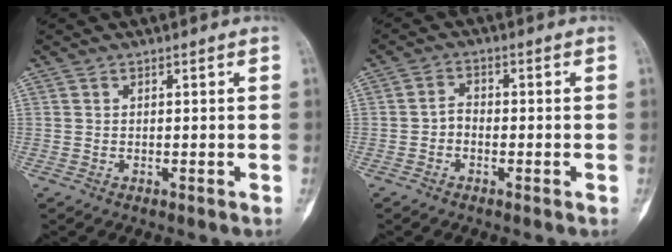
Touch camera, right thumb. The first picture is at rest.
{"total": 2.4, "force": [-0.9, 1.8, 1.4], "torque": [-0.014, 0.009, -0.025]}